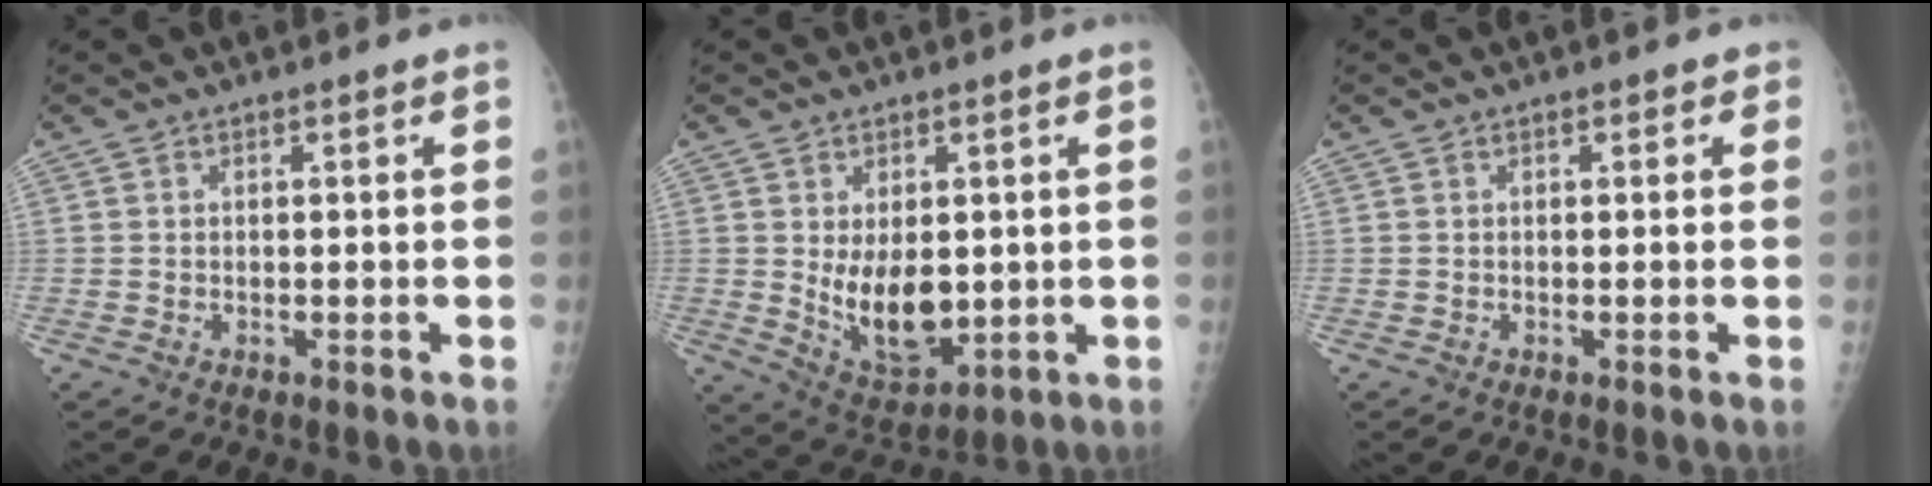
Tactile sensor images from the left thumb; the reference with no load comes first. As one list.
[{"total": 10.7, "force": [0.1, 6.4, 8.6], "torque": [-0.109, -0.023, 0.024]}, {"total": 1.1, "force": [0.5, 0.8, 0.5], "torque": [0.009, 0.002, 0.001]}]